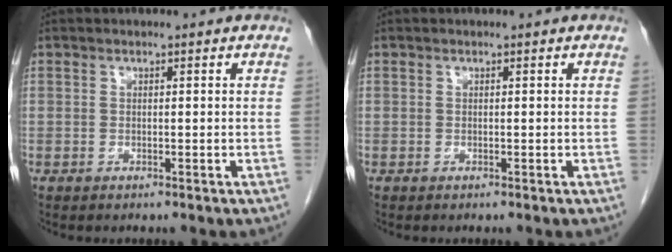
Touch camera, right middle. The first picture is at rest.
{"total": 0.0}